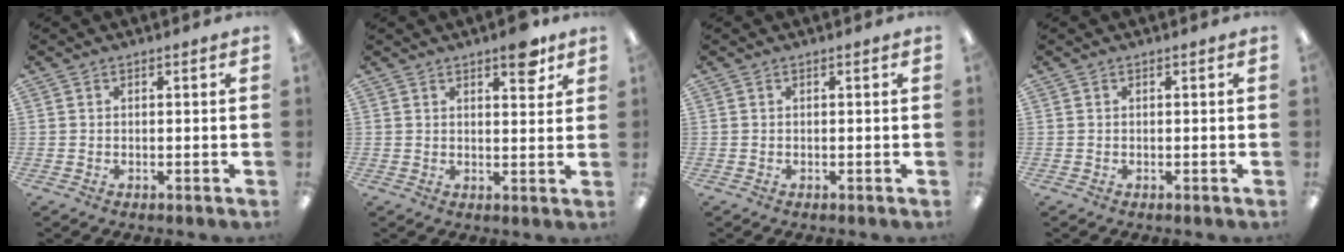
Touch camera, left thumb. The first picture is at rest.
{"total": 6.3, "force": [4.3, 2.4, 3.9], "torque": [-0.030, -0.029, 0.066]}
{"total": 0.0}
{"total": 0.0}